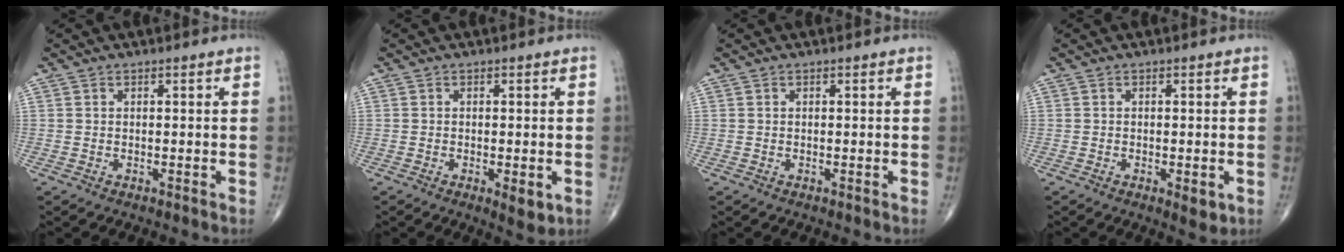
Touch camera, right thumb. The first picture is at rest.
{"total": 3.6, "force": [-1.0, 1.3, 3.2], "torque": [-0.045, -0.009, -0.013]}
{"total": 0.0}
{"total": 2.9, "force": [-0.9, 1.2, 2.5], "torque": [-0.031, -0.006, -0.010]}